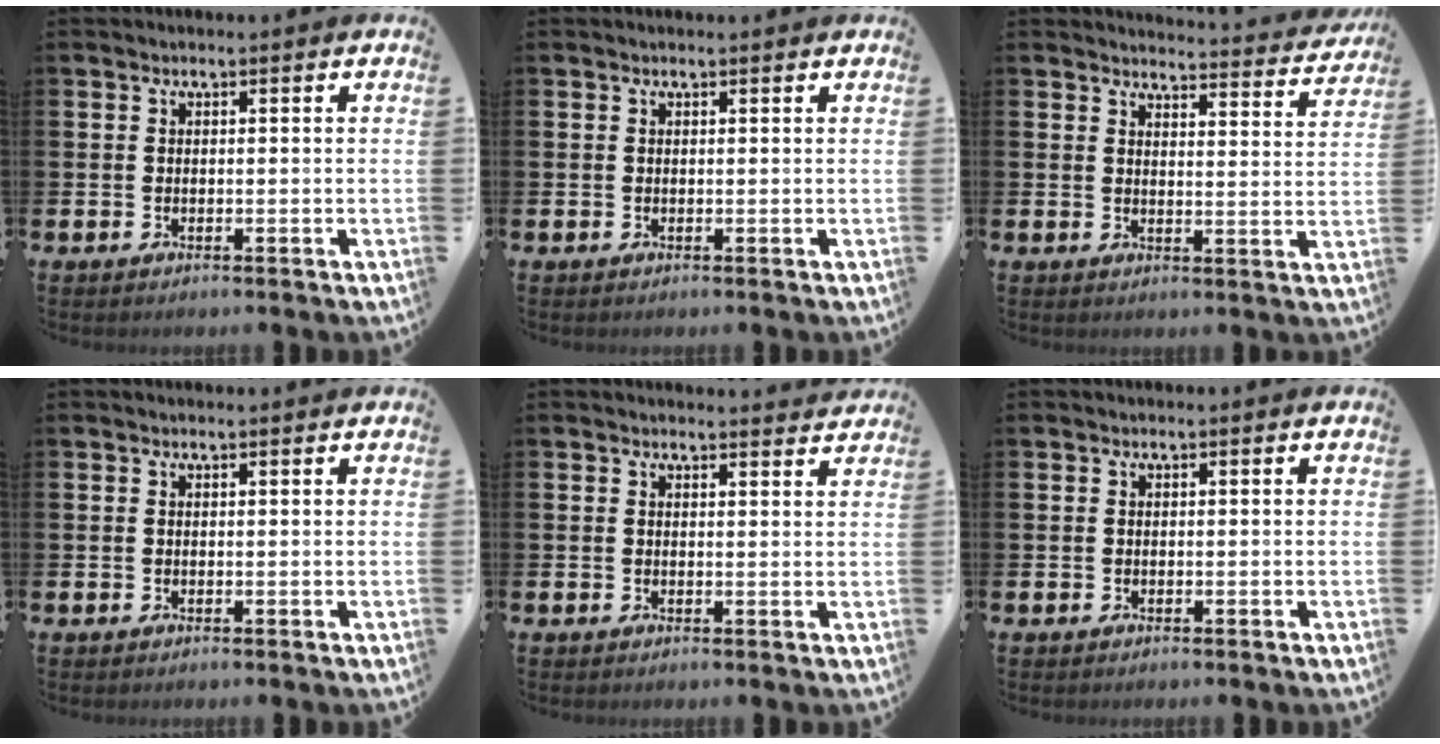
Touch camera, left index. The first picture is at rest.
{"total": 0.0}
{"total": 3.6, "force": [3.6, 0.2, 0.4], "torque": [0.000, -0.038, 0.056]}
{"total": 0.0}
{"total": 1.9, "force": [1.9, 0.1, 0.0], "torque": [0.009, -0.014, 0.031]}
{"total": 0.0}